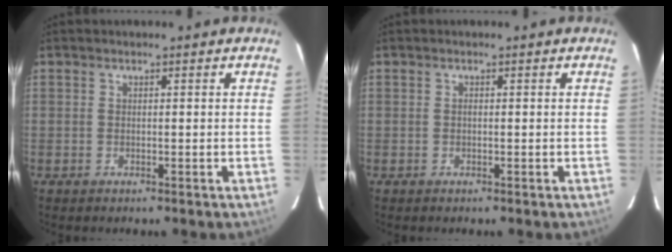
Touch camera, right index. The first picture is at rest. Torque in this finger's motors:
{"motor_torque": [0.17, 0.10, 0.07, 0.02]}